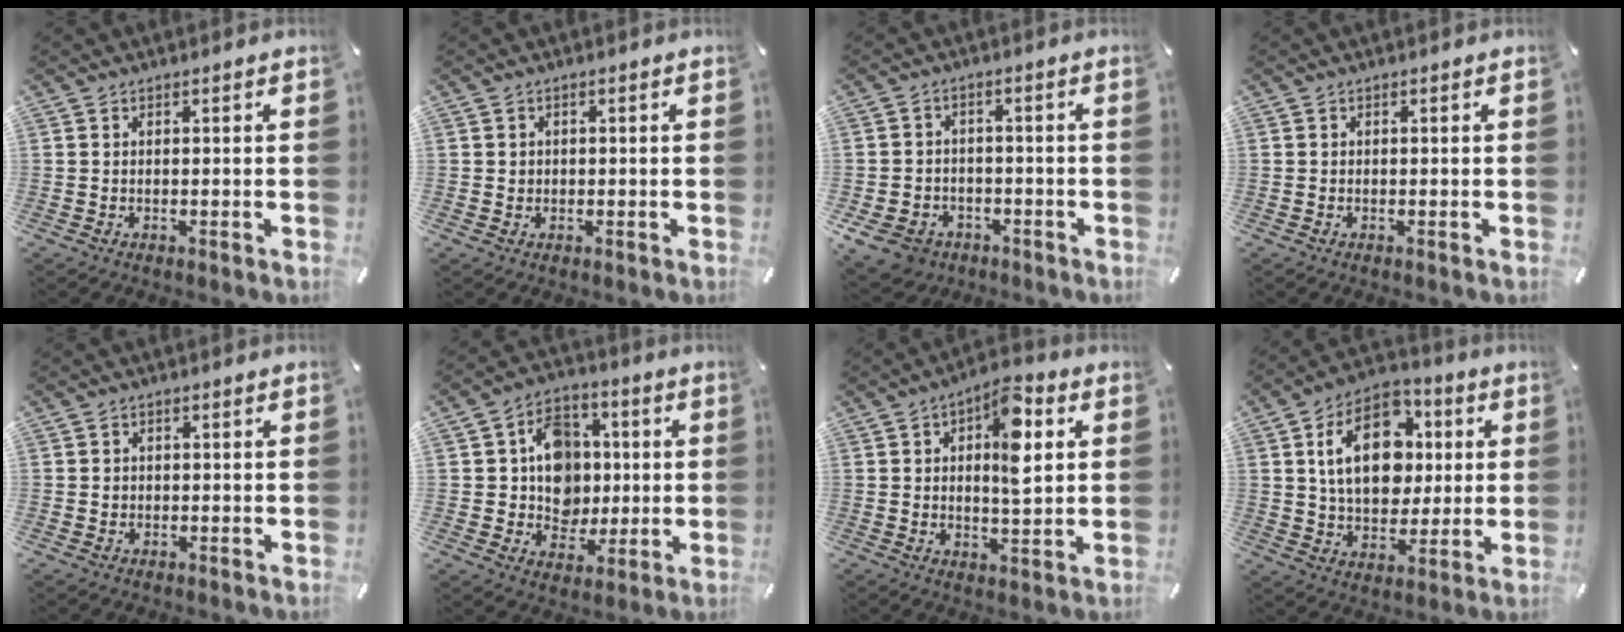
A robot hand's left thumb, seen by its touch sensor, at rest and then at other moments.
{"total": 1.2, "force": [0.1, 1.2, 0.2], "torque": [-0.005, 0.006, -0.001]}
{"total": 7.2, "force": [-4.1, 5.6, 2.0], "torque": [-0.060, 0.027, -0.079]}
{"total": 0.0}
{"total": 1.2, "force": [-0.2, 1.1, 0.3], "torque": [-0.006, 0.005, -0.006]}
{"total": 11.9, "force": [0.6, 10.9, 4.7], "torque": [-0.065, 0.006, 0.021]}
{"total": 11.3, "force": [3.1, 5.2, 9.5], "torque": [-0.126, -0.011, 0.047]}
{"total": 17.2, "force": [3.6, 12.5, 11.2], "torque": [-0.184, 0.007, 0.066]}